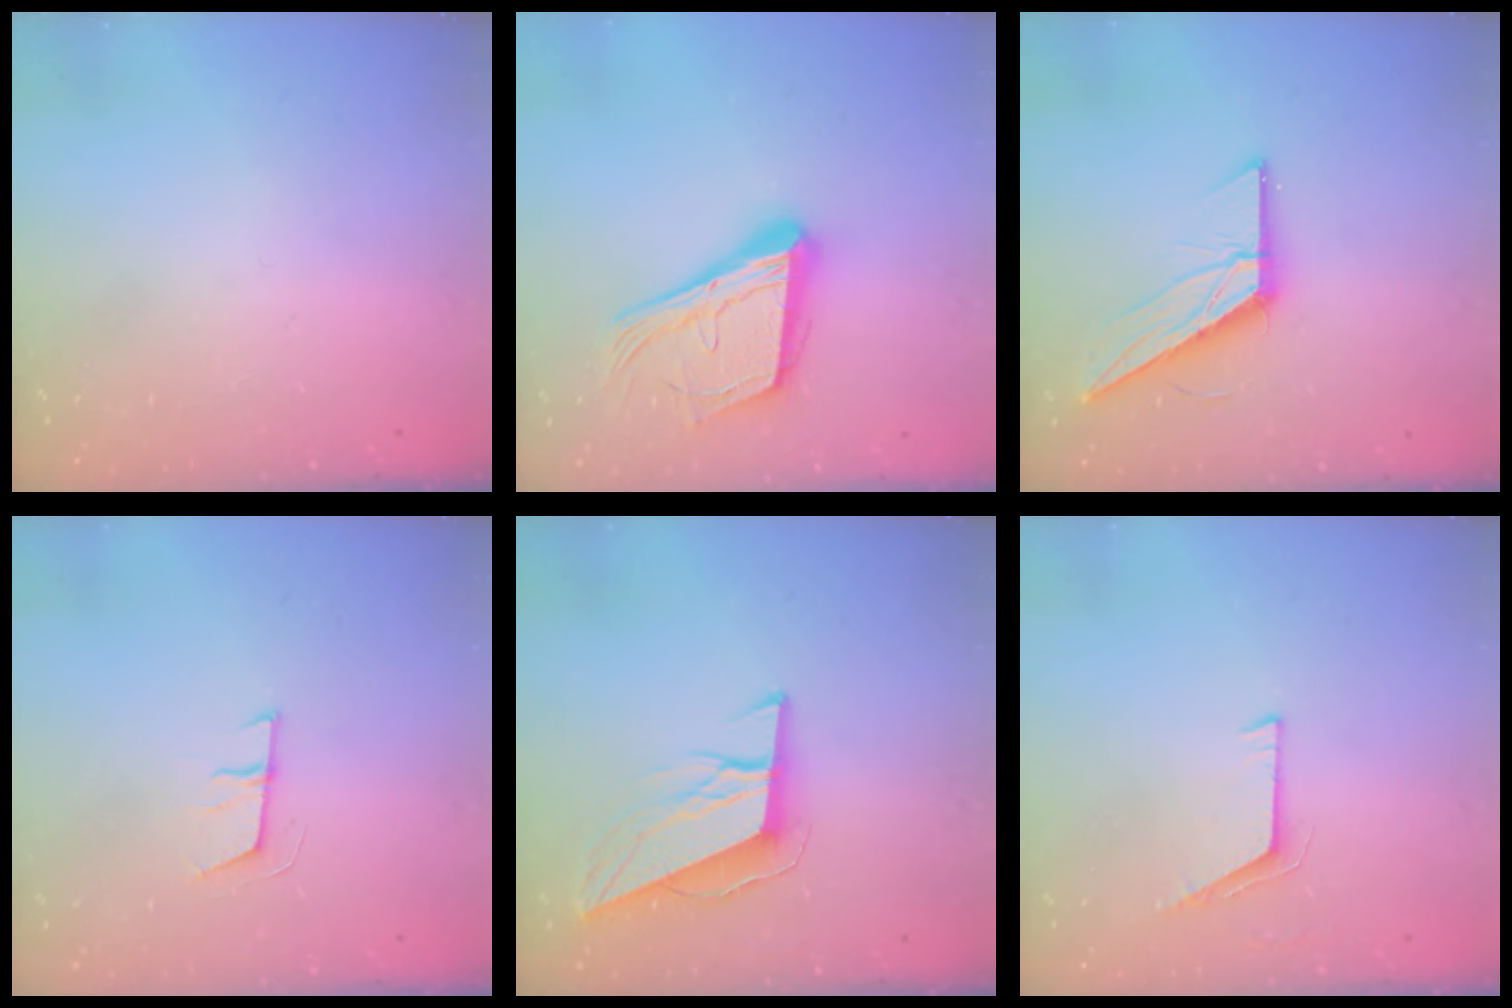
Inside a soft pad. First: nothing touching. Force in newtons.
{"total": 18.8, "press": 18.5, "slide": 3.2}
{"total": 13.8, "press": 13.8, "slide": 0.4}
{"total": 5.7, "press": 5.6, "slide": 1.0}
{"total": 9.9, "press": 9.6, "slide": 2.3}
{"total": 6.1, "press": 6.0, "slide": 0.6}